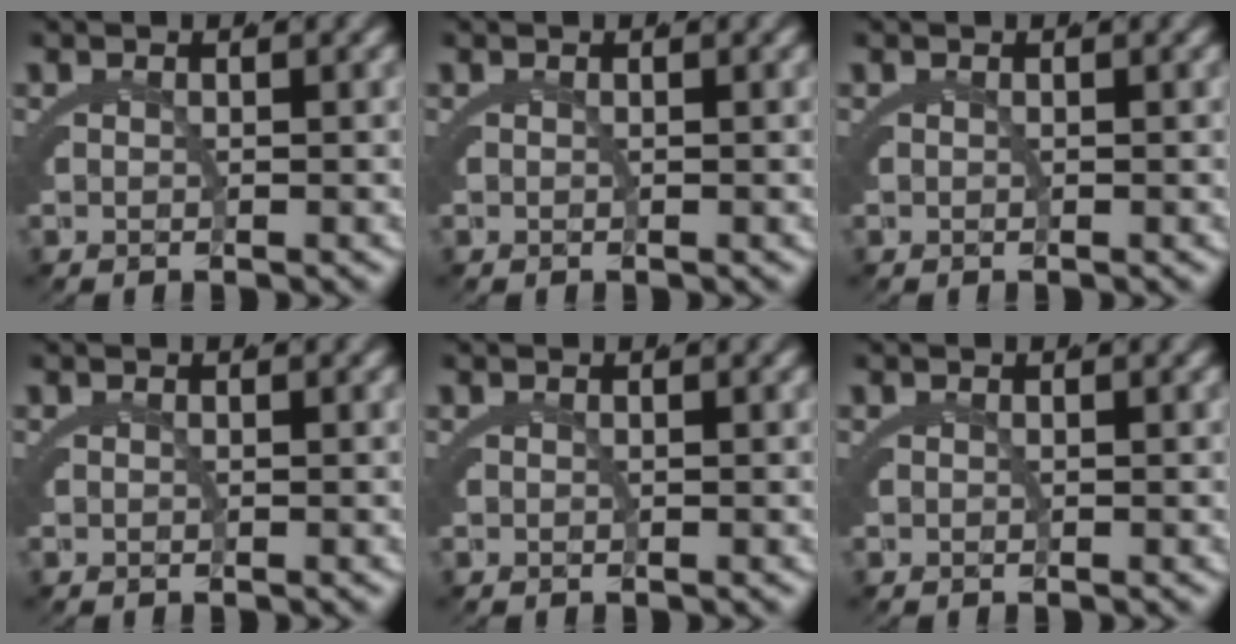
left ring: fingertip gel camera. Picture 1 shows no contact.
{"total": 0.0}
{"total": 0.0}
{"total": 0.0}
{"total": 0.0}
{"total": 0.0}